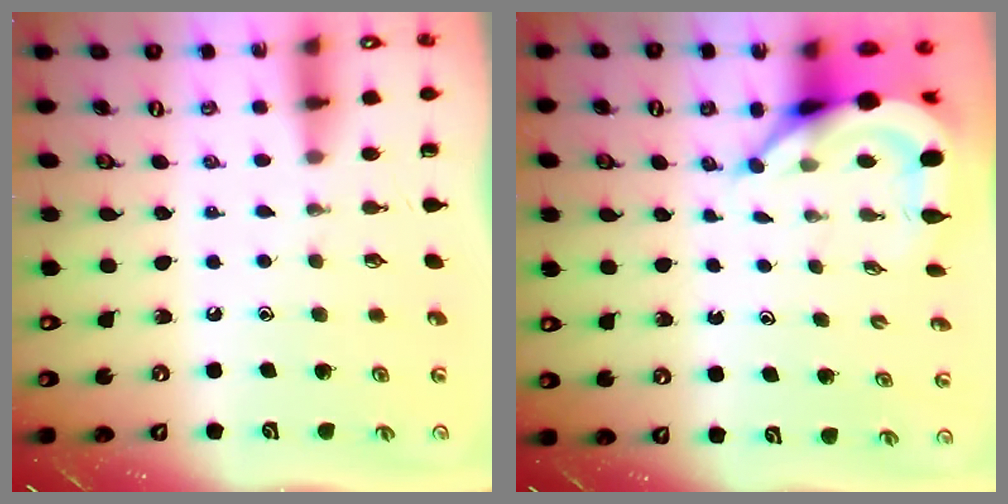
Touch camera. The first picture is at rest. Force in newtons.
{"total": 7.4, "press": 7.3, "slide": 1.0}